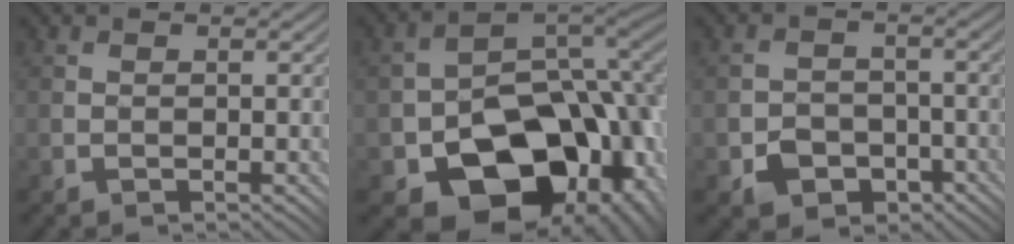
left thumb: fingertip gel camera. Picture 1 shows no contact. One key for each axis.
{"total": 17.5, "fx": -7.3, "fy": 12.0, "fz": 10.4, "tx": -0.155, "ty": -0.054, "tz": -0.089}
{"total": 4.1, "fx": -2.6, "fy": 2.8, "fz": 1.4, "tx": -0.026, "ty": -0.001, "tz": -0.048}